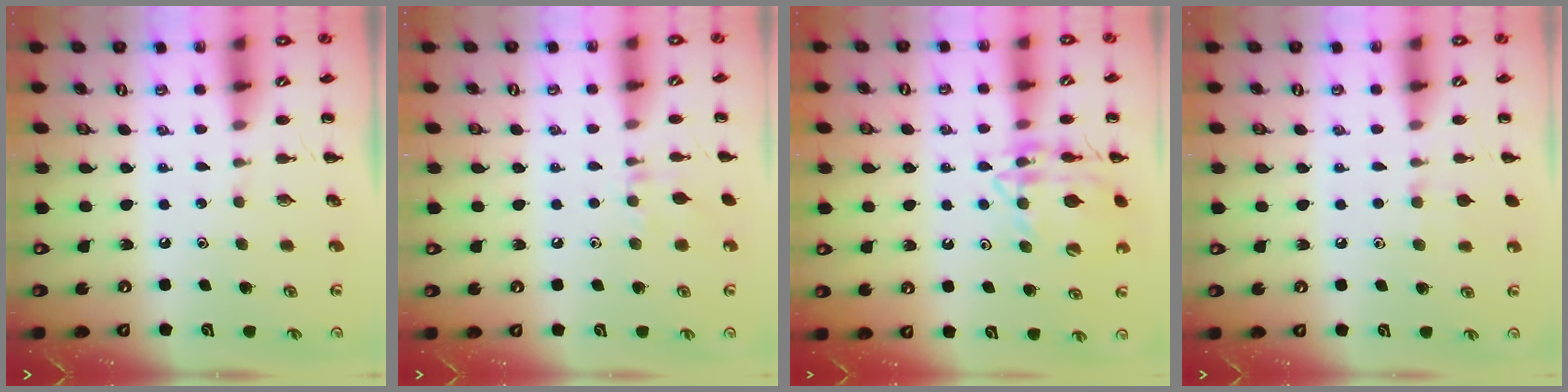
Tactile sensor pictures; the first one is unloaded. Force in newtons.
{"total": 6.4, "press": 6.2, "slide": 1.6}
{"total": 14.5, "press": 14.4, "slide": 1.2}
{"total": 5.5, "press": 5.1, "slide": 2.0}